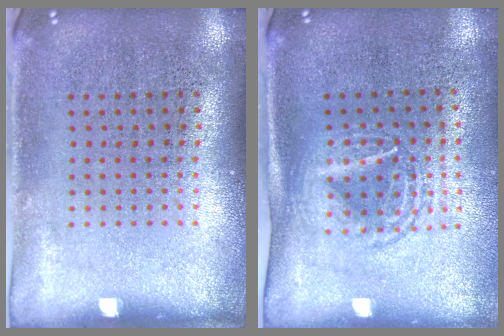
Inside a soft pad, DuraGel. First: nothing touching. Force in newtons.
{"total": 1.7, "press": 1.4, "slide": 1.0}